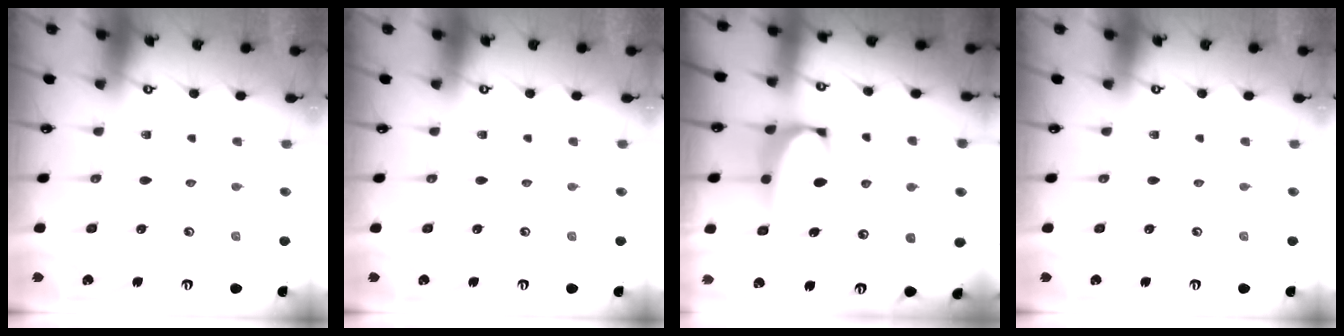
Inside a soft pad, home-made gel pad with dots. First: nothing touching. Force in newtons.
{"total": 0.0}
{"total": 2.8, "press": 2.7, "slide": 0.9}
{"total": 0.0}